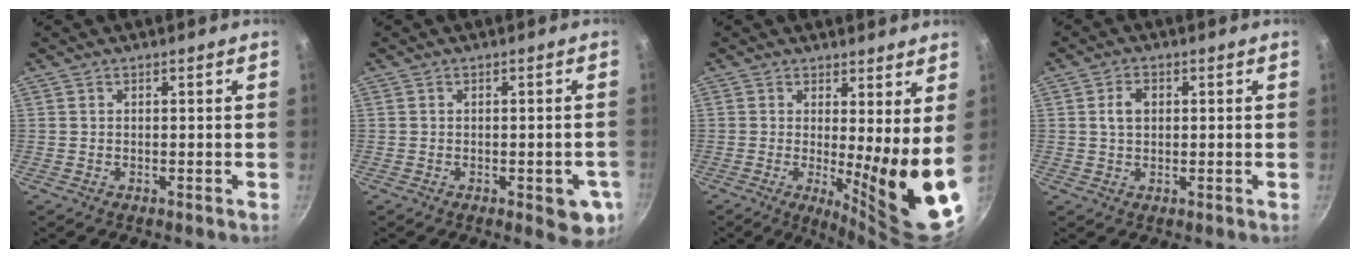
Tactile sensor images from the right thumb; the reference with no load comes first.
{"total": 6.8, "force": [-2.2, 2.7, 5.8], "torque": [-0.046, 0.002, -0.025]}
{"total": 12.2, "force": [1.2, 2.3, 11.9], "torque": [-0.154, -0.046, 0.022]}
{"total": 3.5, "force": [0.6, 2.5, 2.3], "torque": [-0.030, 0.003, 0.010]}